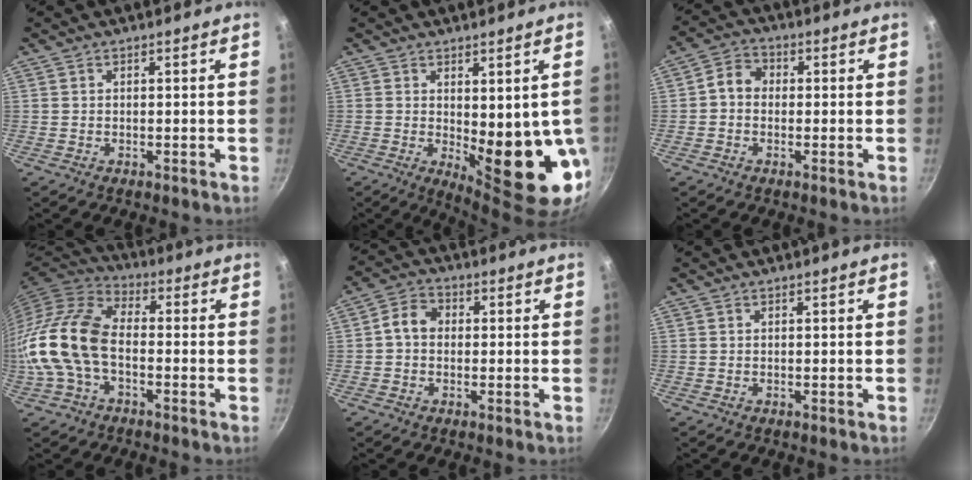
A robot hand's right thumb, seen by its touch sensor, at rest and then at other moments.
{"total": 14.2, "force": [-1.0, 4.9, 13.3], "torque": [-0.155, -0.029, 0.005]}
{"total": 4.7, "force": [-0.1, 3.9, 2.7], "torque": [-0.034, 0.014, -0.018]}
{"total": 14.8, "force": [-2.9, 8.9, 11.5], "torque": [-0.217, 0.035, -0.071]}
{"total": 5.0, "force": [0.1, 4.0, 3.0], "torque": [-0.043, 0.015, -0.014]}
{"total": 0.0}